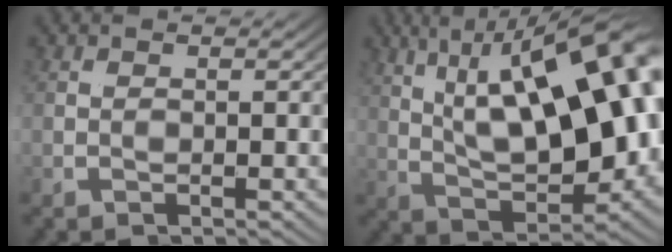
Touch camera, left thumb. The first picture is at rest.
{"total": 12.6, "force": [2.6, 3.5, 11.9], "torque": [-0.151, 0.044, 0.014]}